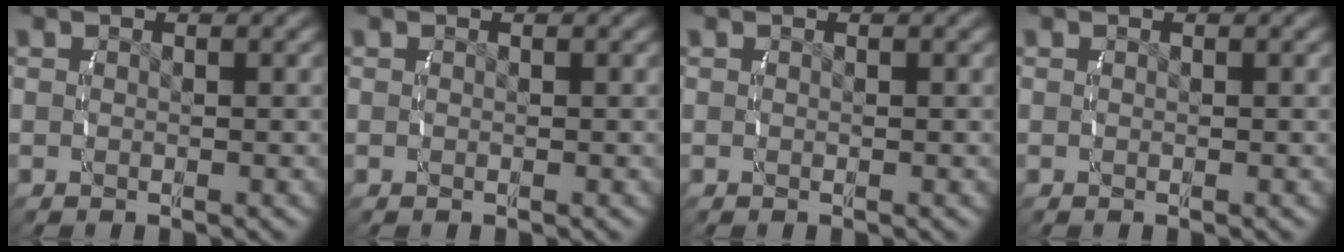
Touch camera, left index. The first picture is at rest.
{"total": 0.0}
{"total": 0.0}
{"total": 0.0}